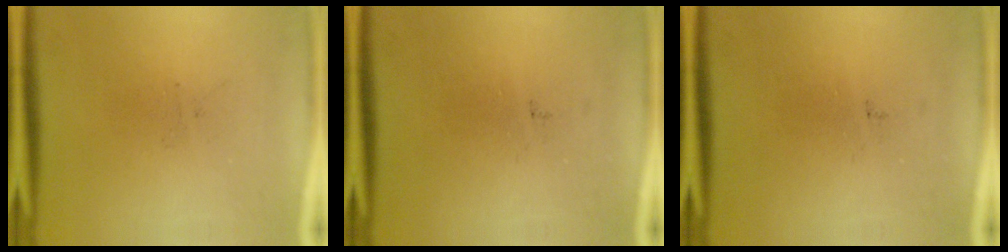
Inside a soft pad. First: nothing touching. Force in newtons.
{"total": 0.0}
{"total": 0.0}